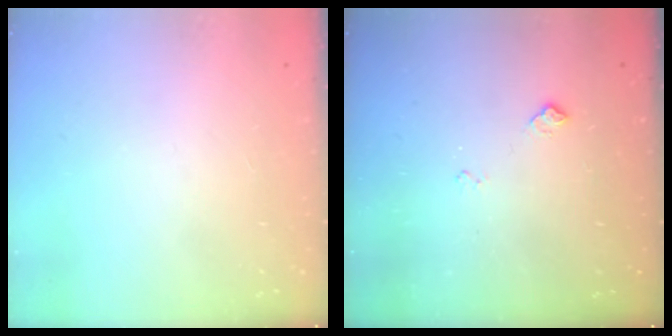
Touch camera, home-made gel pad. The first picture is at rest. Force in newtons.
{"total": 6.6, "press": 6.5, "slide": 0.9}